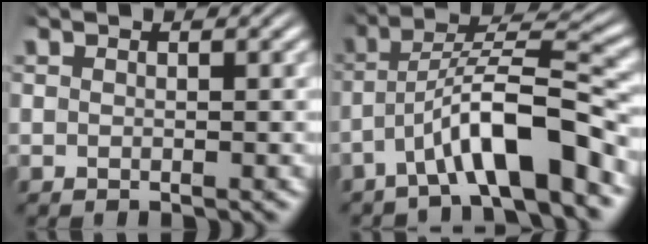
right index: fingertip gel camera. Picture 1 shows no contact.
{"total": 5.7, "force": [-1.0, 1.5, 5.4], "torque": [-0.093, 0.005, -0.019]}